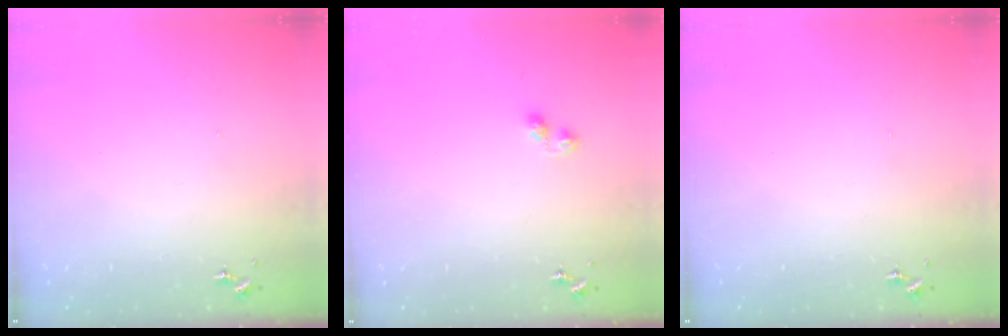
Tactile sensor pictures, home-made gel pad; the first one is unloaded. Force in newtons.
{"total": 3.6, "press": 3.5, "slide": 0.4}
{"total": 0.0}